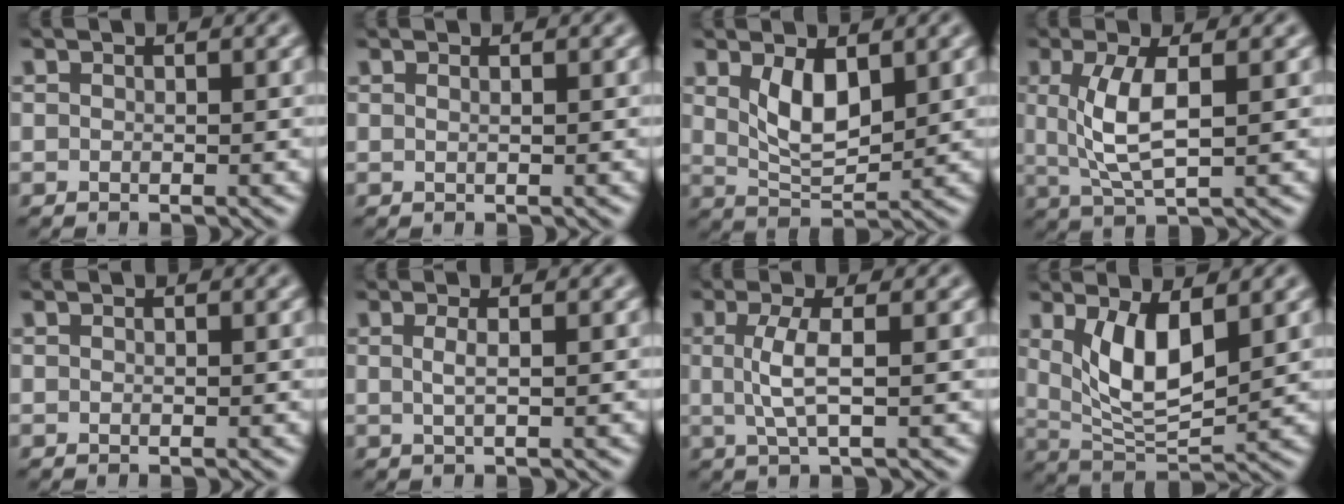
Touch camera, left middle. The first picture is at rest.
{"total": 0.6, "force": [0.3, 0.2, 0.5], "torque": [-0.003, -0.002, -0.001]}
{"total": 4.0, "force": [1.5, 1.8, 3.3], "torque": [-0.071, -0.007, 0.034]}
{"total": 4.6, "force": [0.7, 1.4, 4.3], "torque": [-0.095, -0.001, 0.018]}
{"total": 0.0}
{"total": 1.4, "force": [0.2, 0.5, 1.3], "torque": [-0.022, 0.002, 0.000]}
{"total": 3.0, "force": [0.2, 0.7, 2.9], "torque": [-0.063, 0.001, 0.002]}
{"total": 5.7, "force": [1.8, 2.3, 4.9], "torque": [-0.102, -0.013, 0.041]}